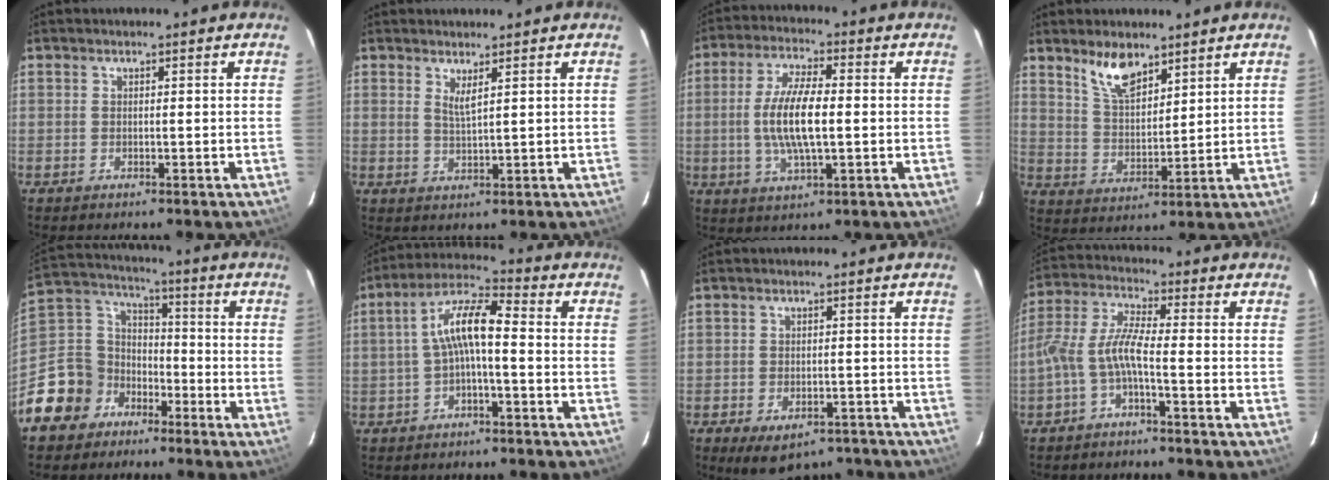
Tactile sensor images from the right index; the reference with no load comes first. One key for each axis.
{"total": 2.3, "fx": 1.5, "fy": -0.1, "fz": 1.8, "tx": -0.034, "ty": -0.007, "tz": 0.024}
{"total": 10.0, "fx": -0.6, "fy": 3.0, "fz": 9.5, "tx": -0.188, "ty": 0.000, "tz": -0.011}
{"total": 7.8, "fx": 5.7, "fy": 3.0, "fz": 4.3, "tx": -0.075, "ty": 0.004, "tz": 0.117}
{"total": 12.7, "fx": -8.0, "fy": 9.8, "fz": 1.6, "tx": -0.065, "ty": 0.053, "tz": -0.143}
{"total": 7.9, "fx": -1.2, "fy": 2.0, "fz": 7.6, "tx": -0.158, "ty": 0.022, "tz": -0.024}
{"total": 10.1, "fx": -7.2, "fy": 5.2, "fz": 4.8, "tx": -0.089, "ty": -0.006, "tz": -0.088}
{"total": 6.1, "fx": -2.7, "fy": 0.8, "fz": 5.4, "tx": -0.130, "ty": 0.013, "tz": -0.055}